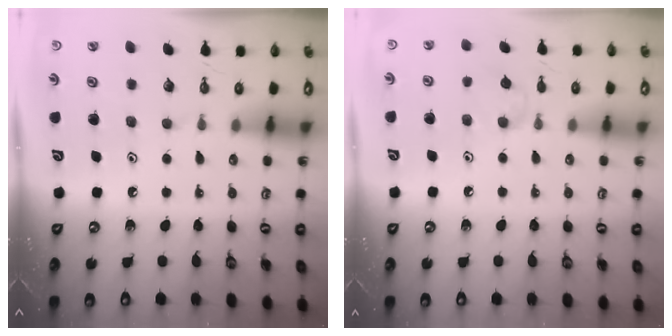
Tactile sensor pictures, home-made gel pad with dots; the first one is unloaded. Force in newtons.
{"total": 5.4, "press": 5.3, "slide": 1.0}